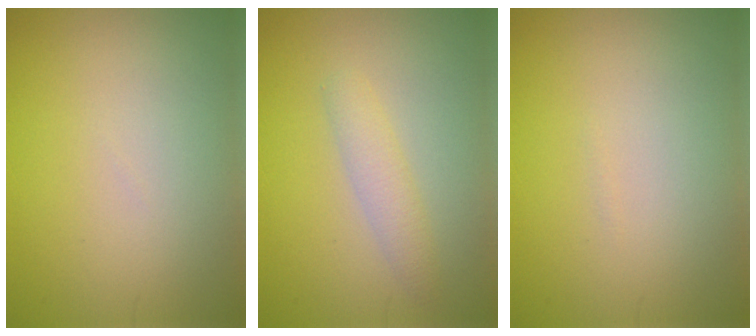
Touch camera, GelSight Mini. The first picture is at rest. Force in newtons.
{"total": 1.9, "press": 1.9, "slide": 0.1}
{"total": 0.0}